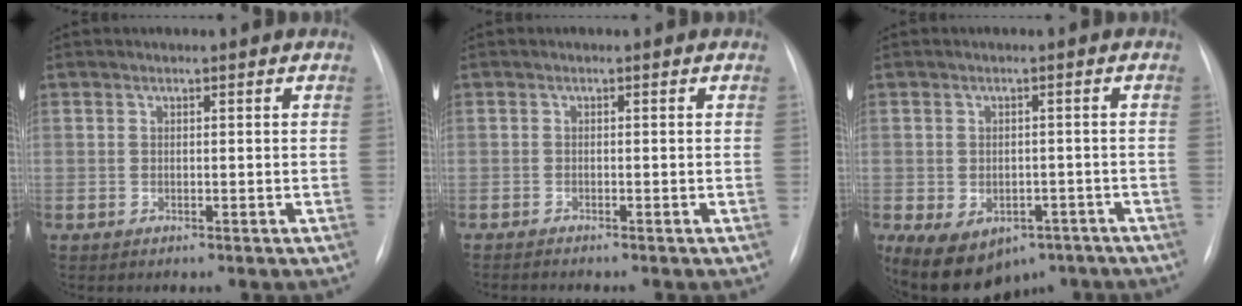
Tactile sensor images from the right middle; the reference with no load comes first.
{"total": 1.7, "force": [-1.5, 0.0, 0.7], "torque": [-0.011, -0.003, -0.022]}
{"total": 12.0, "force": [-7.1, 7.9, 5.6], "torque": [-0.105, 0.011, -0.095]}